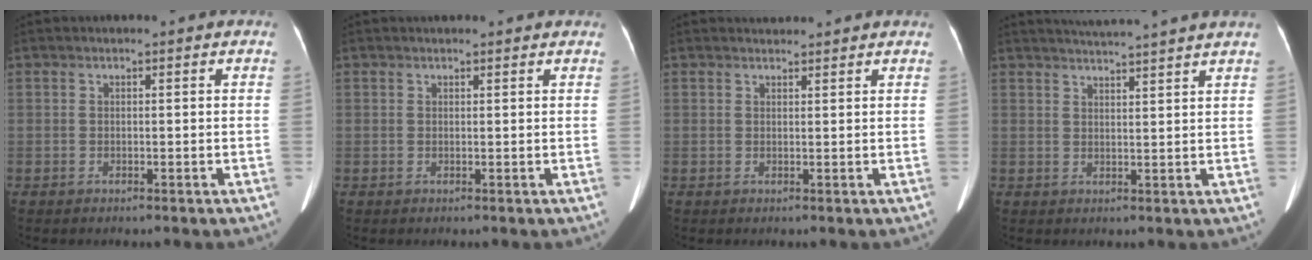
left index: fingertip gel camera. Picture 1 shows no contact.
{"total": 3.7, "force": [3.3, 1.0, 1.2], "torque": [-0.014, 0.027, 0.036]}
{"total": 2.2, "force": [2.2, 0.3, 0.1], "torque": [-0.011, 0.018, 0.033]}
{"total": 10.8, "force": [10.0, -1.3, 4.1], "torque": [-0.066, 0.007, 0.125]}